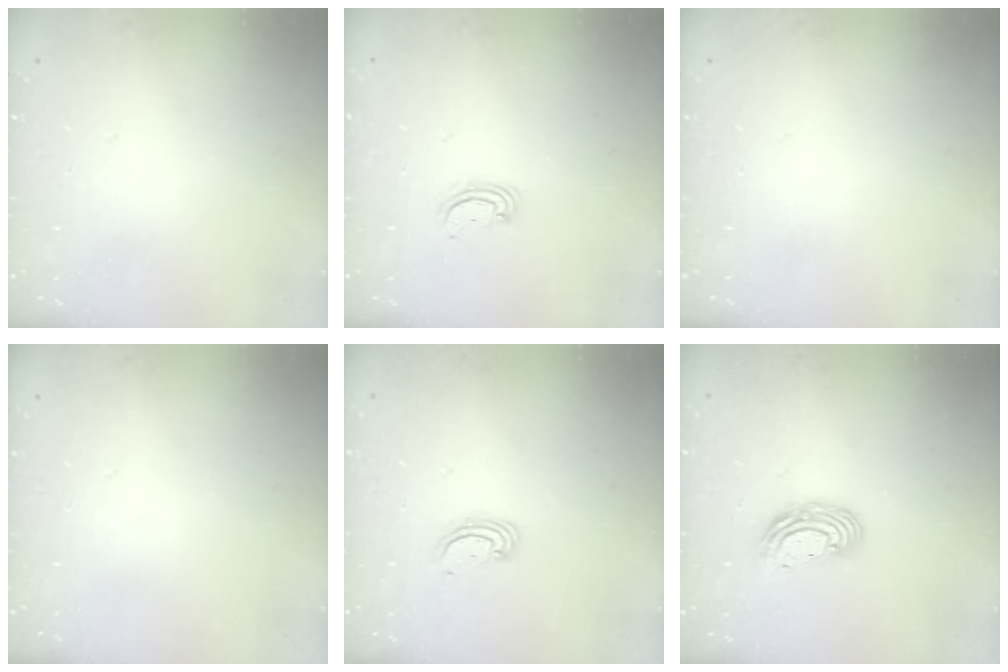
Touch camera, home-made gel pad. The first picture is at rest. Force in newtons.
{"total": 2.9, "press": 2.9, "slide": 0.2}
{"total": 0.0}
{"total": 0.0}
{"total": 2.5, "press": 2.5, "slide": 0.2}
{"total": 9.2, "press": 9.2, "slide": 0.6}